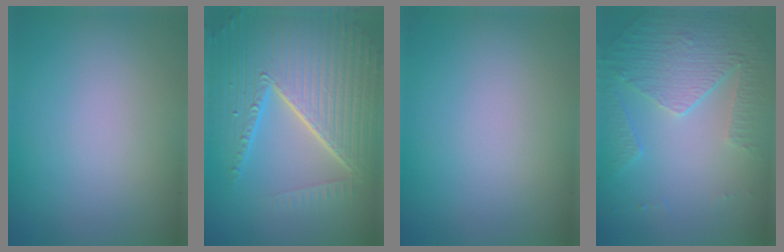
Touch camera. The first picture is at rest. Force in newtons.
{"total": 10.1, "press": 6.3, "slide": 7.9}
{"total": 0.0}
{"total": 5.2, "press": 3.6, "slide": 3.7}